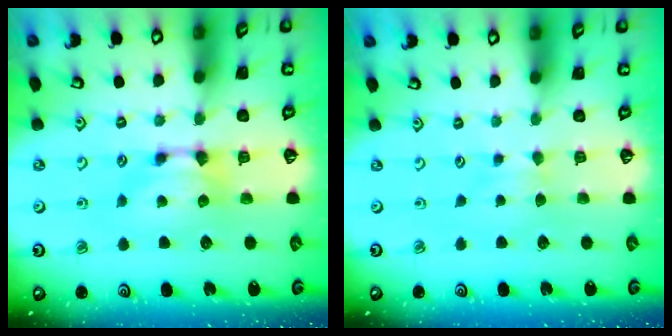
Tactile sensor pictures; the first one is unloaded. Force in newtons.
{"total": 2.9, "press": 2.9, "slide": 0.4}